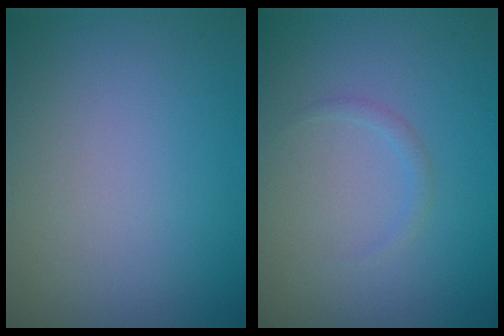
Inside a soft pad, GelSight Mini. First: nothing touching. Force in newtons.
{"total": 0.8, "press": 0.8, "slide": 0.1}